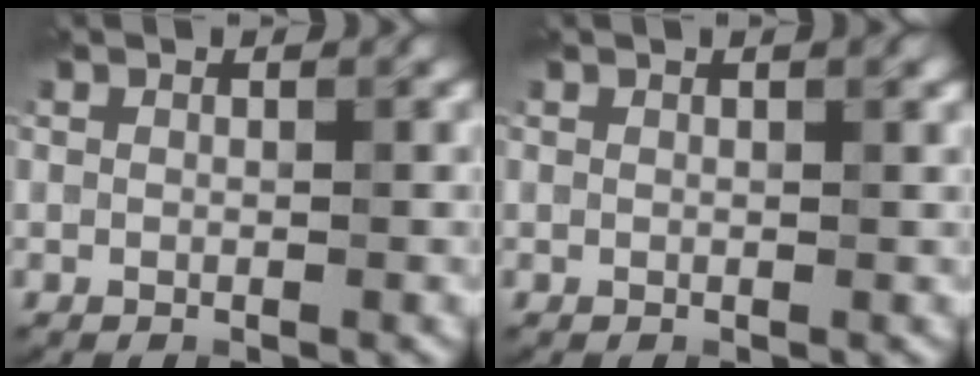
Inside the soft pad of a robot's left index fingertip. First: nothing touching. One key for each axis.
{"total": 1.3, "fx": 0.8, "fy": 0.3, "fz": 1.0, "tx": -0.008, "ty": 0.005, "tz": 0.009}